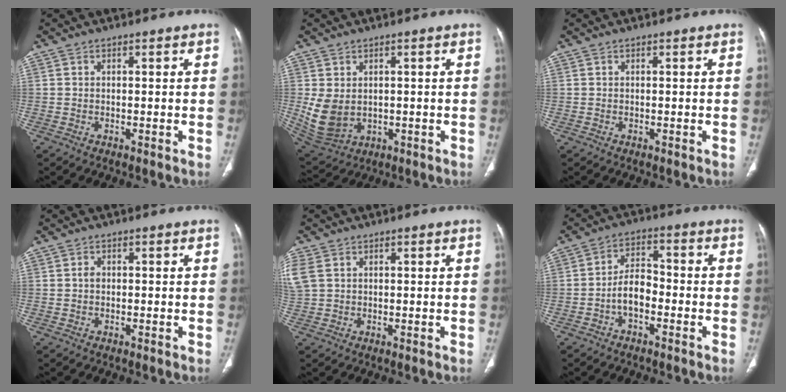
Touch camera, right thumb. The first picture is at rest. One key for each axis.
{"total": 7.9, "fx": 0.4, "fy": 6.0, "fz": 5.2, "tx": -0.102, "ty": -0.009, "tz": 0.035}
{"total": 0.0}
{"total": 1.0, "fx": 0.1, "fy": 0.9, "fz": 0.6, "tx": -0.007, "ty": 0.003, "tz": 0.000}
{"total": 5.9, "fx": 1.8, "fy": 4.5, "fz": 3.5, "tx": -0.108, "ty": 0.014, "tz": 0.047}
{"total": 7.1, "fx": -2.3, "fy": 4.2, "fz": 5.2, "tx": -0.084, "ty": 0.029, "tz": -0.049}